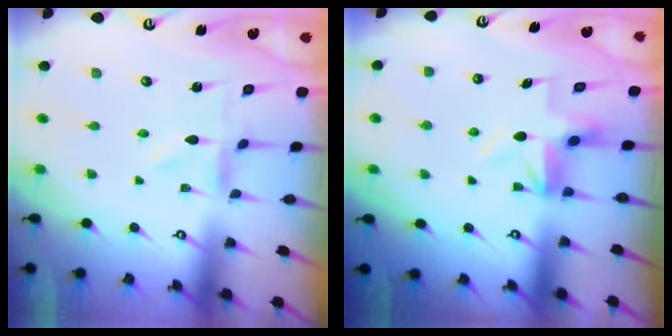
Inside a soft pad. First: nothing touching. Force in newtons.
{"total": 4.5, "press": 4.5, "slide": 0.1}